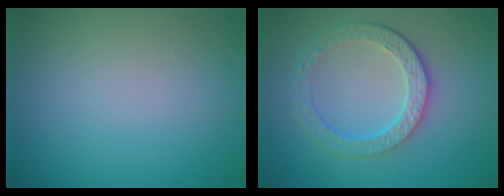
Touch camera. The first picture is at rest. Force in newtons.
{"total": 4.3, "press": 3.3, "slide": 2.7}